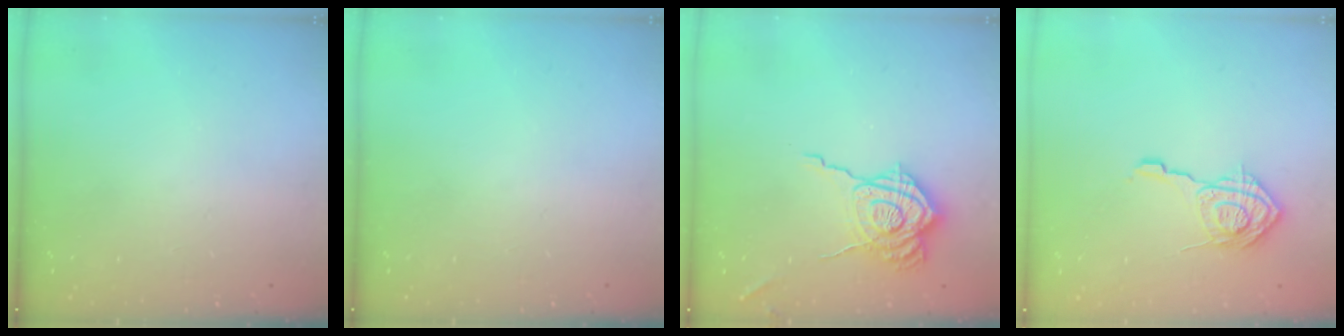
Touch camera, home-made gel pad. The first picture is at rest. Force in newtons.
{"total": 0.0}
{"total": 16.3, "press": 16.3, "slide": 1.1}
{"total": 14.9, "press": 14.9, "slide": 0.5}